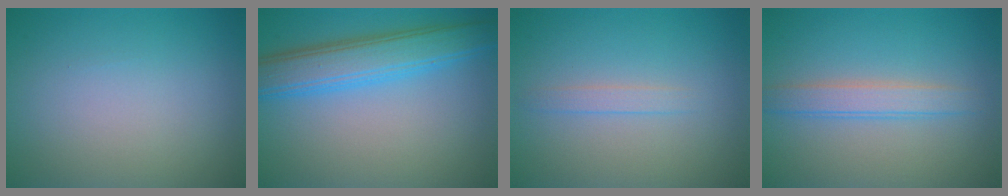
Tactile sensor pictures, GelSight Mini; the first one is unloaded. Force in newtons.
{"total": 5.7, "press": 5.7, "slide": 0.1}
{"total": 1.2, "press": 1.2, "slide": 0.1}
{"total": 2.5, "press": 2.5, "slide": 0.2}